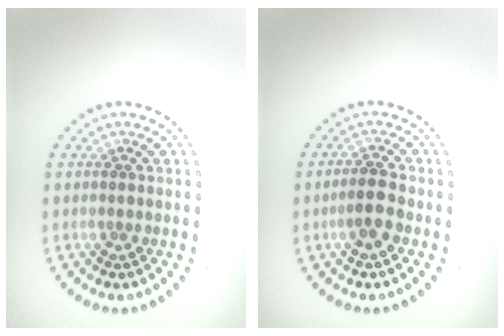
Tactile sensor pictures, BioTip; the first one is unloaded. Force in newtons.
{"total": 2.1, "press": 1.9, "slide": 0.7}